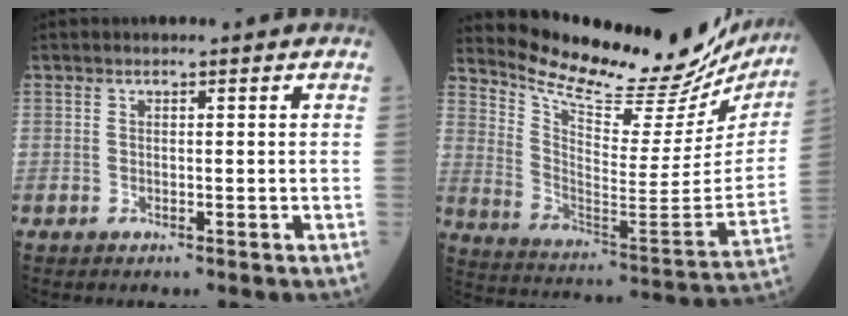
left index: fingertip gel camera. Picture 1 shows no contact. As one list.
[{"total": 26.8, "force": [24.5, 5.4, 9.3], "torque": [-0.154, -0.088, 0.331]}]